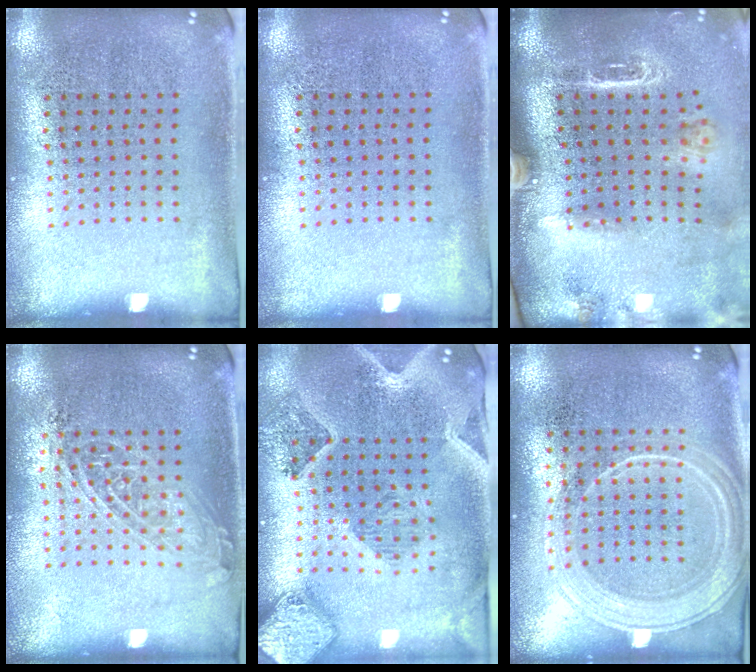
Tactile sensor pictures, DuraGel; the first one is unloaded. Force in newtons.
{"total": 0.0}
{"total": 2.6, "press": 2.0, "slide": 1.7}
{"total": 1.5, "press": 1.3, "slide": 0.6}
{"total": 1.8, "press": 1.7, "slide": 0.5}
{"total": 1.9, "press": 1.8, "slide": 0.3}